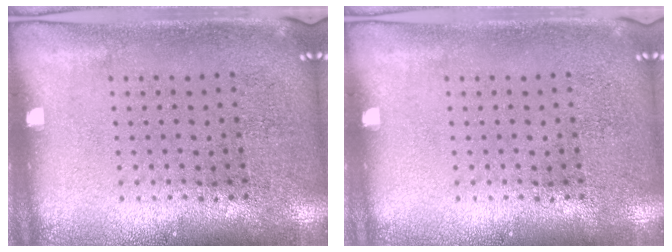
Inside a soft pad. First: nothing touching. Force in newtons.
{"total": 0.0}